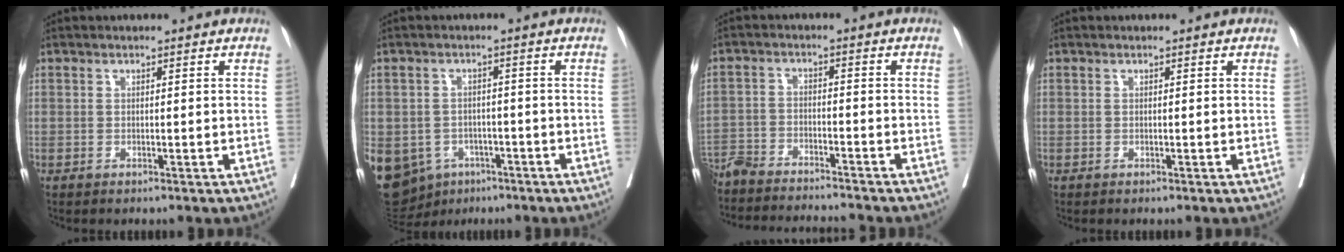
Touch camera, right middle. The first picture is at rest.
{"total": 19.2, "force": [-8.5, 15.4, 7.7], "torque": [-0.242, 0.000, -0.112]}
{"total": 14.8, "force": [-14.0, 1.1, 4.7], "torque": [-0.076, -0.010, -0.211]}
{"total": 0.0}